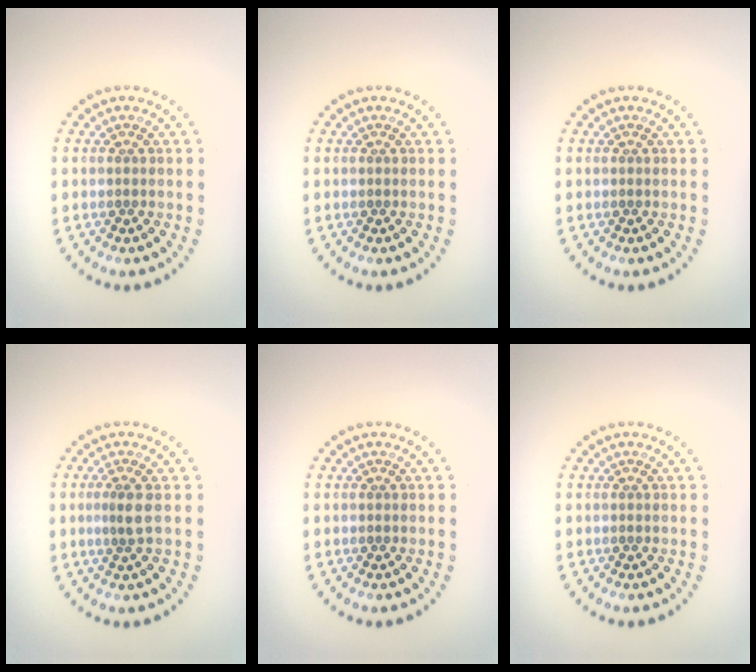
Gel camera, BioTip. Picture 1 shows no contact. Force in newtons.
{"total": 0.0}
{"total": 0.0}
{"total": 1.5, "press": 1.1, "slide": 1.1}
{"total": 0.0}
{"total": 0.0}